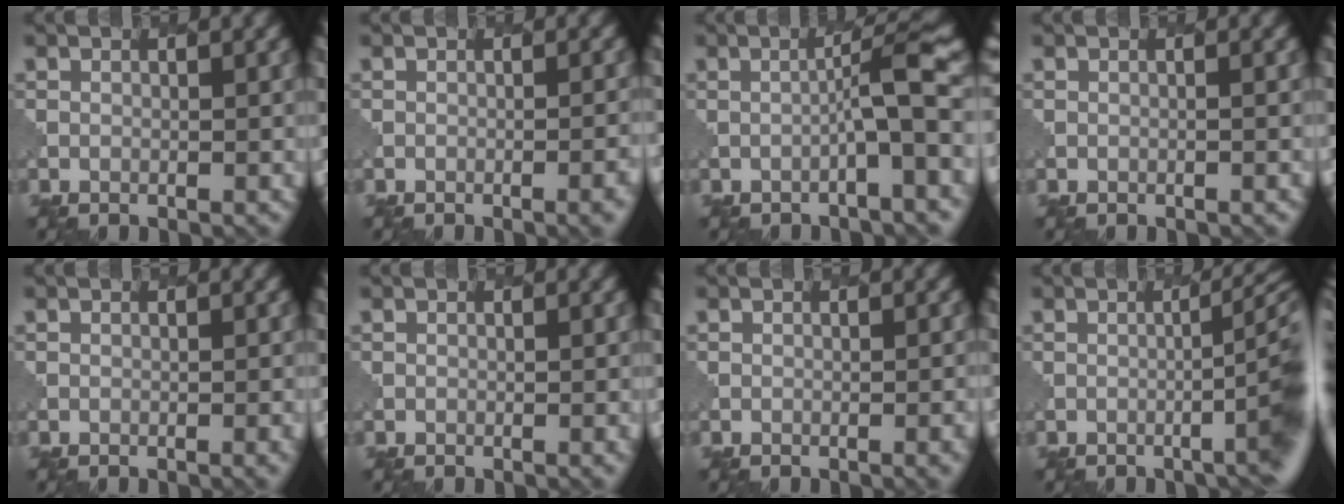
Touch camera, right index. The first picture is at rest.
{"total": 3.4, "force": [-1.8, 1.1, 2.6], "torque": [-0.008, 0.013, -0.019]}
{"total": 3.9, "force": [-1.1, 0.0, 3.8], "torque": [-0.054, 0.019, -0.027]}
{"total": 0.8, "force": [-0.2, 0.3, 0.7], "torque": [0.000, 0.002, -0.003]}
{"total": 1.6, "force": [-0.8, 0.5, 1.3], "torque": [-0.007, 0.003, -0.006]}
{"total": 0.9, "force": [-0.4, 0.2, 0.7], "torque": [-0.005, 0.002, -0.003]}
{"total": 2.5, "force": [-1.3, 0.8, 2.0], "torque": [-0.006, 0.008, -0.011]}
{"total": 6.3, "force": [-1.8, 1.0, 5.9], "torque": [-0.063, 0.011, -0.021]}